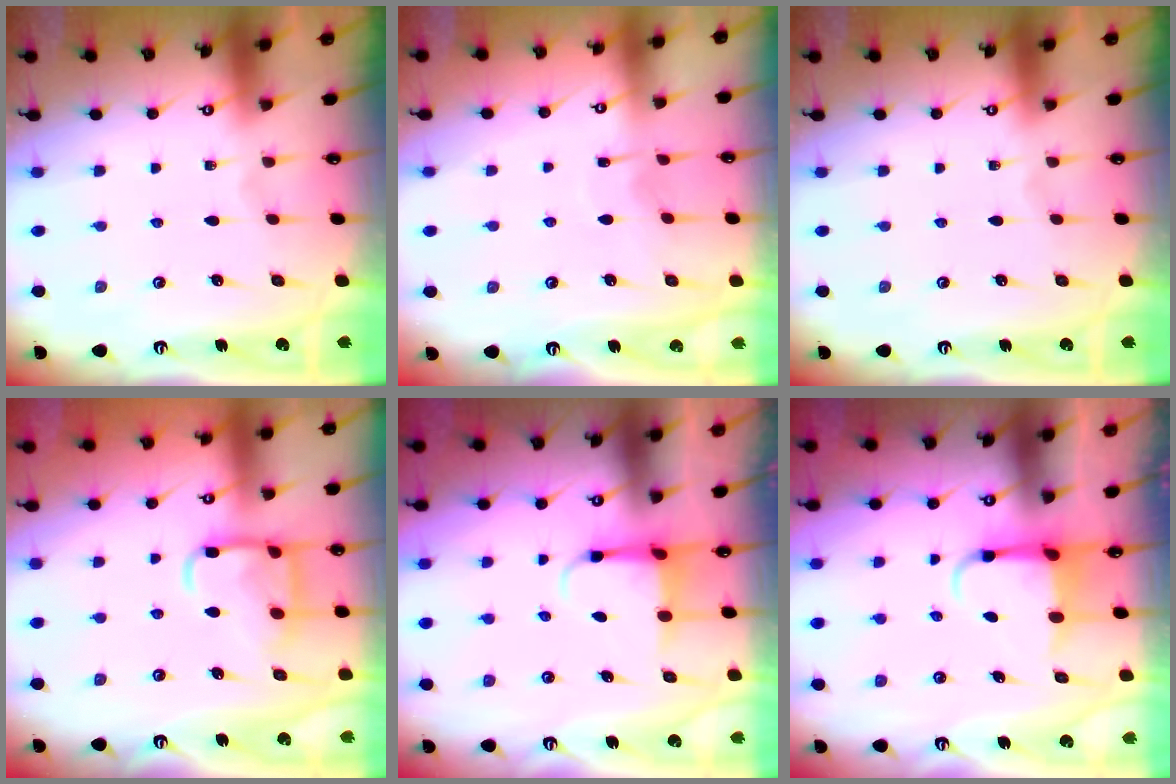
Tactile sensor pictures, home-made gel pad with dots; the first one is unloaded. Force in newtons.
{"total": 5.1, "press": 5.0, "slide": 0.6}
{"total": 0.0}
{"total": 12.9, "press": 12.8, "slide": 1.4}
{"total": 4.0, "press": 3.8, "slide": 1.1}
{"total": 3.8, "press": 3.7, "slide": 0.7}